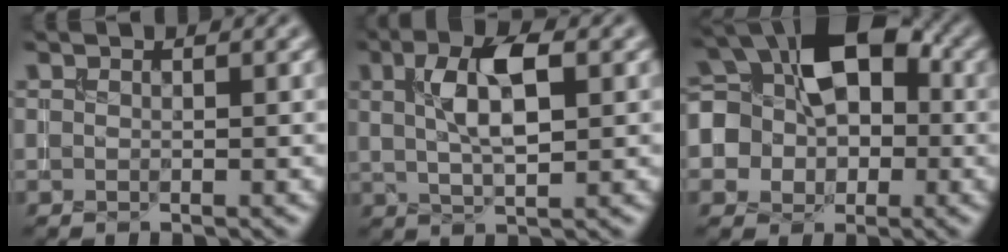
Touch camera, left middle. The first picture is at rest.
{"total": 5.7, "force": [1.5, 2.1, 5.0], "torque": [-0.093, 0.009, 0.025]}
{"total": 9.9, "force": [-0.2, 7.9, 5.9], "torque": [-0.083, 0.019, -0.028]}